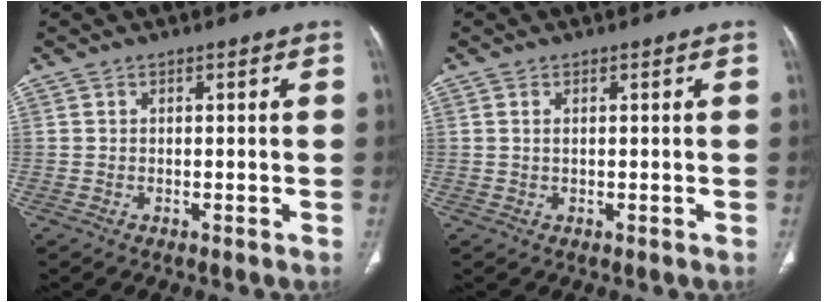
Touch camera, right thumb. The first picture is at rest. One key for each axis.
{"total": 0.8, "fx": 0.3, "fy": 0.3, "fz": 0.6, "tx": -0.017, "ty": 0.003, "tz": 0.007}